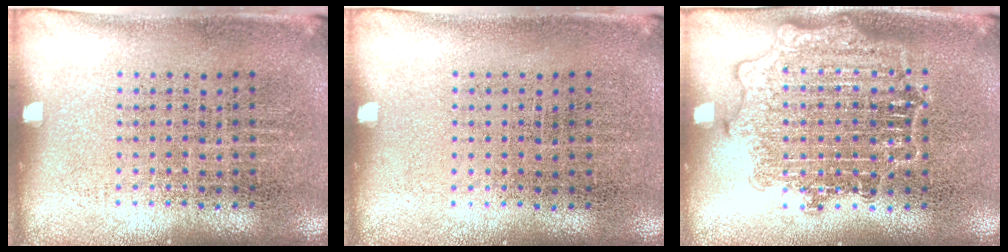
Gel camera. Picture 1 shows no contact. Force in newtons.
{"total": 0.0}
{"total": 3.0, "press": 3.0, "slide": 0.4}